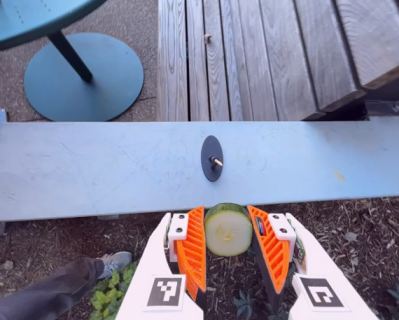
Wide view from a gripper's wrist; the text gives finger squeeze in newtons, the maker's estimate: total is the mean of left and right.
{"total": 10.5, "left": 10.6, "right": 10.5}